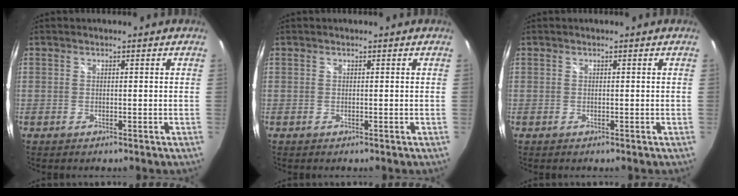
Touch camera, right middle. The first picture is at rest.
{"total": 0.0}
{"total": 0.0}